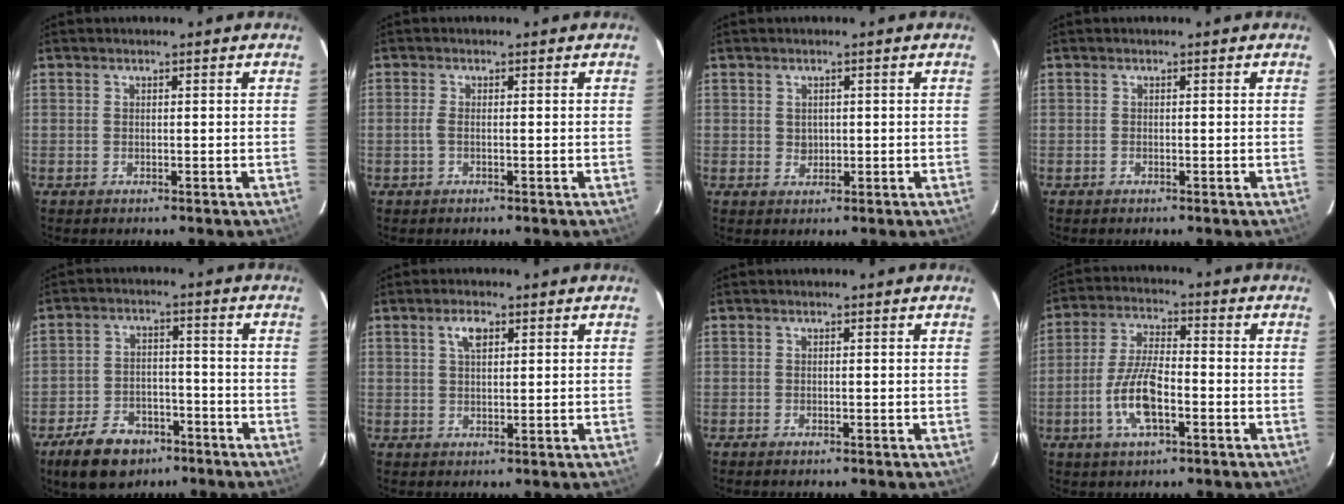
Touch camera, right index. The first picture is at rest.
{"total": 1.3, "force": [-0.3, 0.2, 1.2], "torque": [-0.026, 0.000, -0.007]}
{"total": 1.7, "force": [0.4, 1.6, 0.5], "torque": [-0.003, 0.004, 0.009]}
{"total": 0.0}
{"total": 11.7, "force": [-7.6, 7.1, 5.3], "torque": [-0.131, 0.010, -0.113]}
{"total": 3.1, "force": [1.3, 1.4, 2.4], "torque": [-0.044, 0.008, 0.025]}
{"total": 0.7, "force": [-0.6, 0.2, 0.3], "torque": [-0.008, -0.002, -0.012]}
{"total": 9.7, "force": [-3.5, 3.3, 8.4], "torque": [-0.175, 0.001, -0.067]}